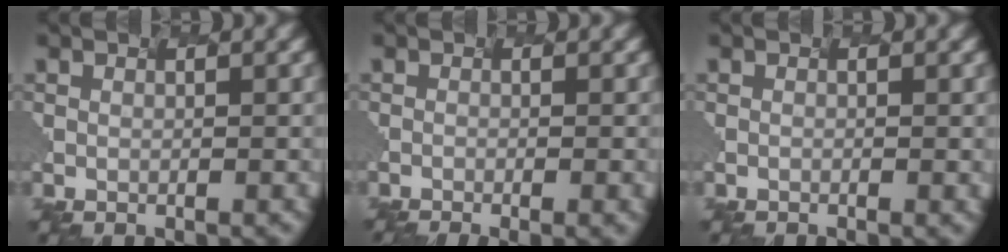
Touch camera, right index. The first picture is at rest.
{"total": 4.7, "force": [-1.7, 1.8, 4.0], "torque": [-0.023, 0.001, 0.000]}
{"total": 1.1, "force": [-0.3, 0.4, 0.9], "torque": [0.001, 0.002, -0.001]}